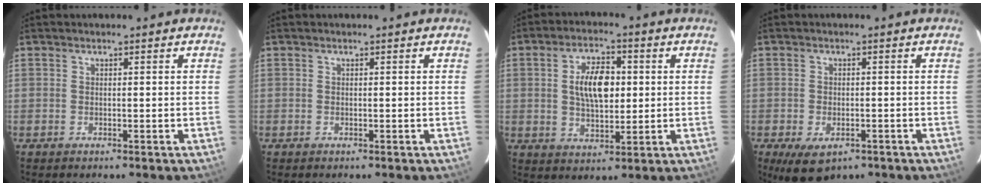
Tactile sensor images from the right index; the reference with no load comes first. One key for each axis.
{"total": 0.0}
{"total": 9.3, "fx": 1.2, "fy": 4.8, "fz": 7.8, "tx": -0.139, "ty": 0.013, "tz": 0.025}
{"total": 6.7, "fx": -3.5, "fy": 3.9, "fz": 4.3, "tx": -0.085, "ty": -0.024, "tz": -0.050}